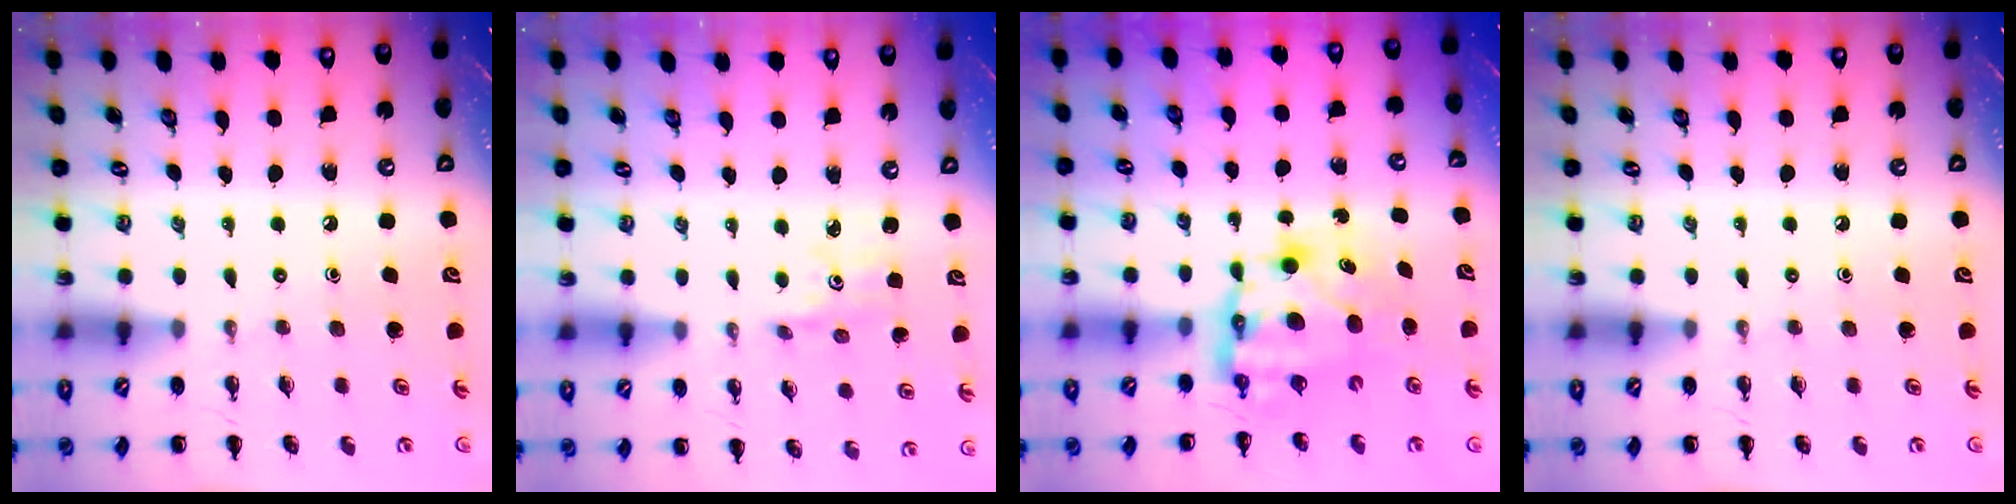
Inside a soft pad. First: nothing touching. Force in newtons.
{"total": 2.4, "press": 2.3, "slide": 0.7}
{"total": 7.3, "press": 7.0, "slide": 2.1}
{"total": 0.0}